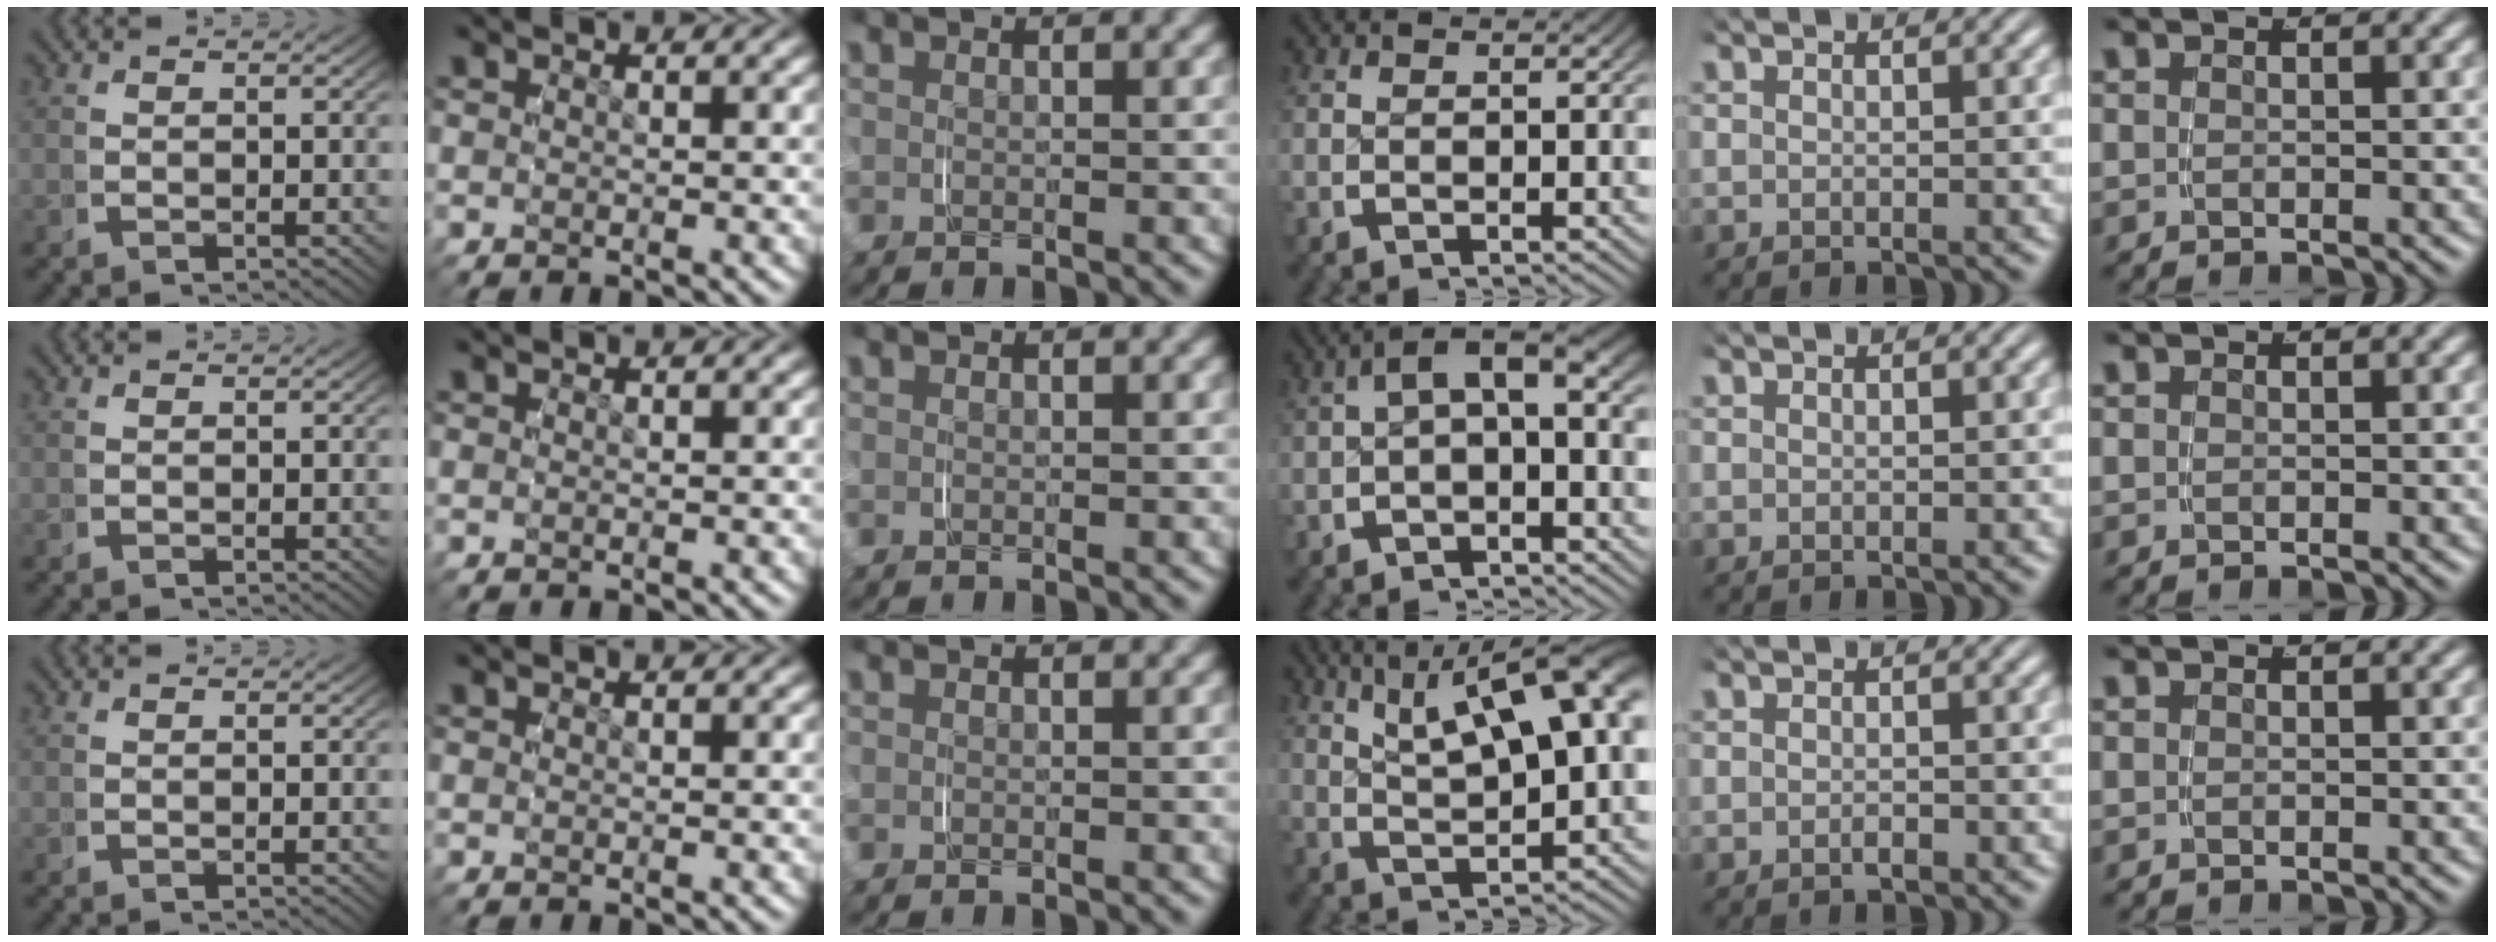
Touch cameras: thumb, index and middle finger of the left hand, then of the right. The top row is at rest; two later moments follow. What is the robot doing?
{"motion": "grasp_and_lifting", "object": "map"}